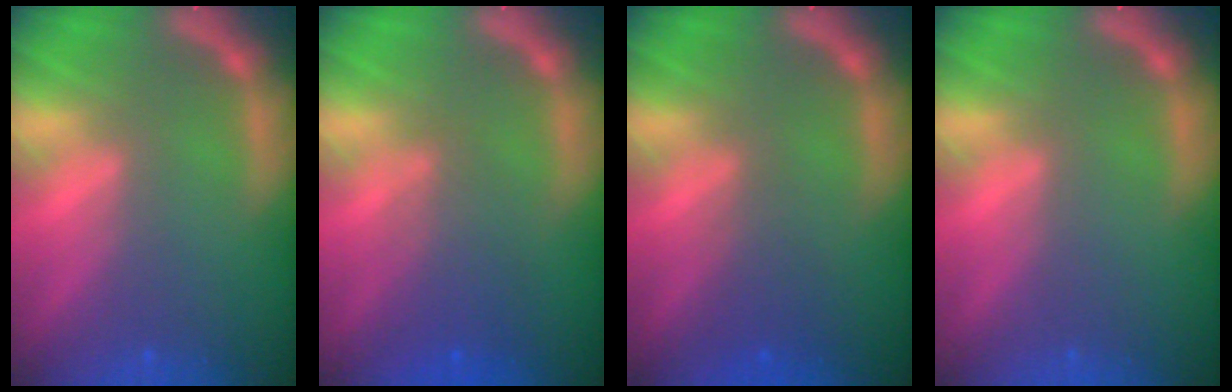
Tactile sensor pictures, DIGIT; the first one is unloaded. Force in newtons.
{"total": 3.5}
{"total": 1.9}
{"total": 0.0}